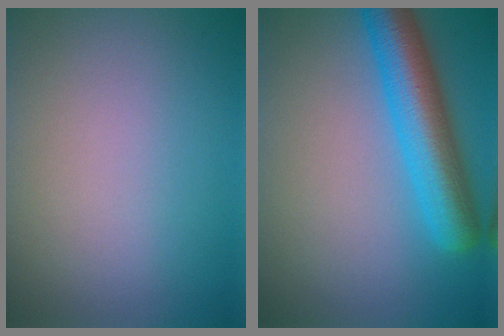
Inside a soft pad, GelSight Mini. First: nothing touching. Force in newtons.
{"total": 7.1, "press": 7.1, "slide": 0.3}